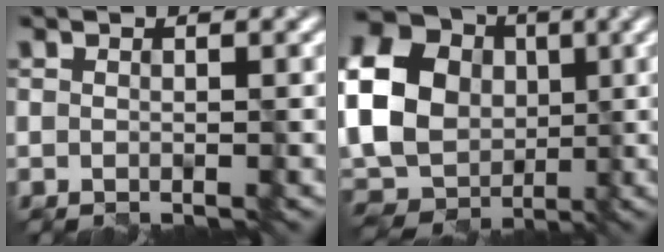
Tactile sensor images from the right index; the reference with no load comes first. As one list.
[{"total": 17.8, "force": [3.1, 15.7, 7.9], "torque": [-0.222, 0.021, 0.029]}]